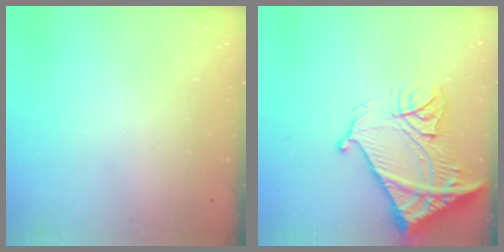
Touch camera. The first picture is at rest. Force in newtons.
{"total": 19.3, "press": 19.2, "slide": 2.2}